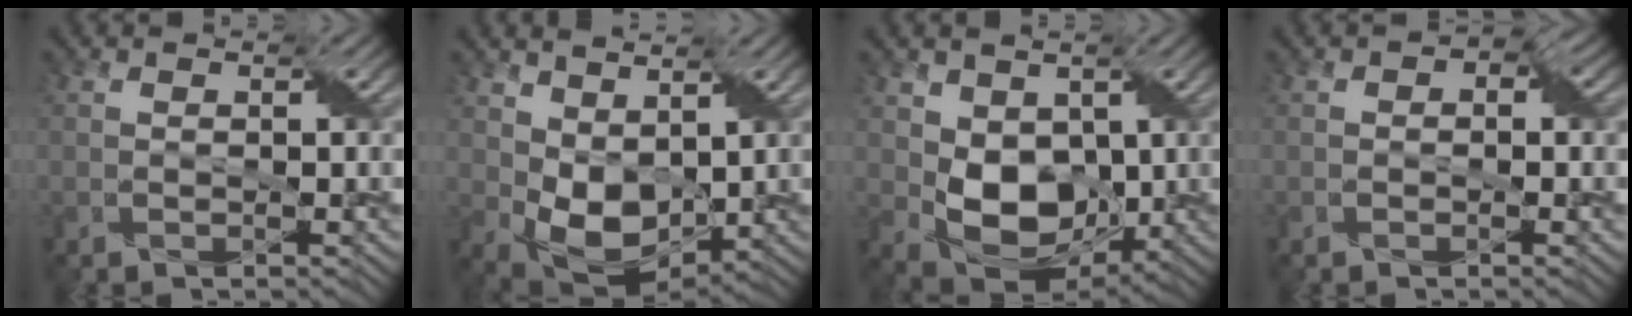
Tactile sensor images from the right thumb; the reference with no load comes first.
{"total": 7.3, "force": [2.0, 4.7, 5.2], "torque": [-0.123, -0.010, 0.042]}
{"total": 8.3, "force": [0.7, 6.2, 5.4], "torque": [-0.120, -0.018, 0.017]}
{"total": 2.0, "force": [0.2, 1.3, 1.5], "torque": [-0.016, 0.002, -0.001]}